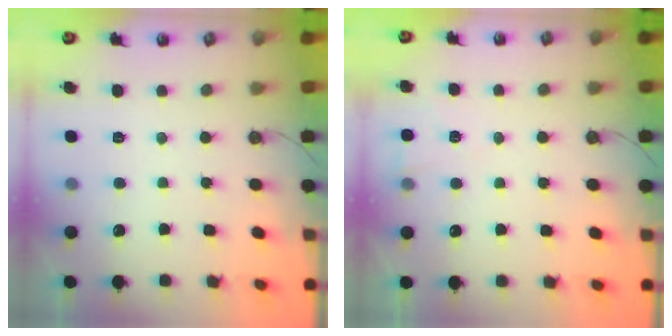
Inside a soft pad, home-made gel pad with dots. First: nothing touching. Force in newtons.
{"total": 3.1, "press": 2.9, "slide": 1.1}